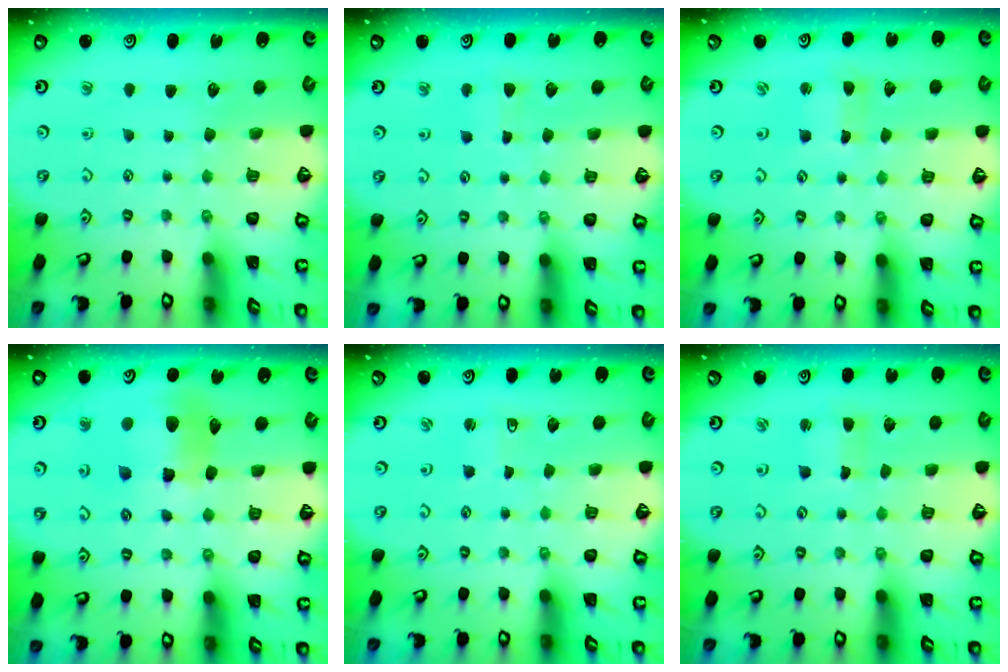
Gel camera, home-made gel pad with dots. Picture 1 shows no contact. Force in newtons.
{"total": 2.8, "press": 2.7, "slide": 0.4}
{"total": 1.4, "press": 1.3, "slide": 0.3}
{"total": 11.8, "press": 11.7, "slide": 1.6}
{"total": 2.2, "press": 2.2, "slide": 0.3}
{"total": 1.8, "press": 1.7, "slide": 0.4}